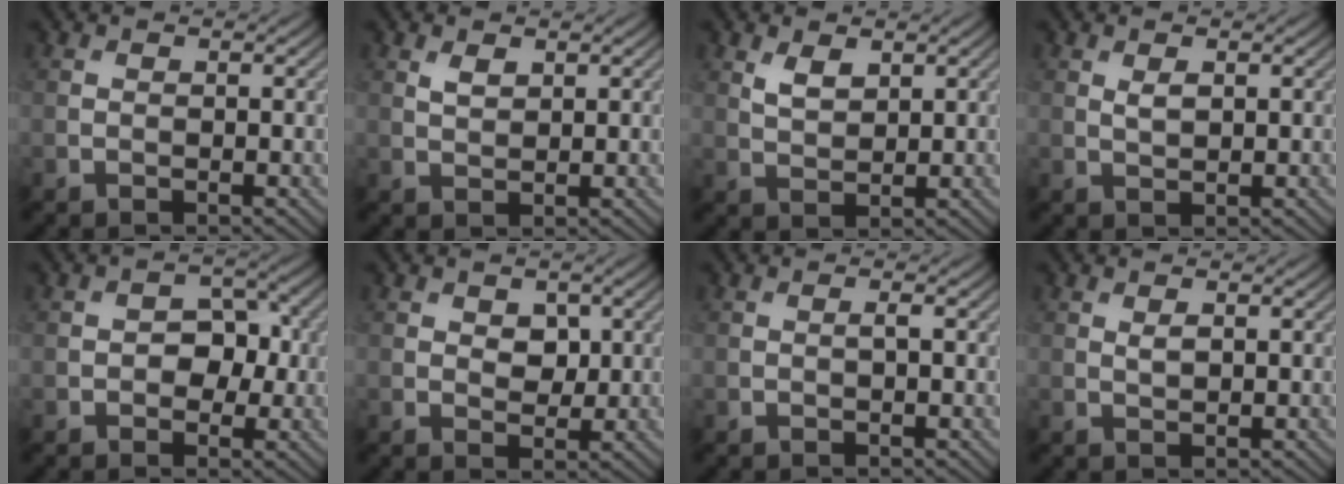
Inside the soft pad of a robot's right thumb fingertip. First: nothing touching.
{"total": 1.8, "force": [1.0, 0.9, 1.1], "torque": [-0.024, -0.002, 0.023]}
{"total": 2.8, "force": [1.6, 1.4, 1.8], "torque": [-0.042, -0.004, 0.036]}
{"total": 1.6, "force": [0.7, 0.8, 1.2], "torque": [-0.029, -0.004, 0.016]}
{"total": 4.0, "force": [-0.5, 2.9, 2.7], "torque": [-0.034, -0.002, -0.017]}
{"total": 2.7, "force": [0.8, 1.9, 1.7], "torque": [-0.033, -0.005, 0.010]}
{"total": 0.7, "force": [0.1, 0.1, 0.6], "torque": [-0.012, 0.002, 0.002]}
{"total": 1.2, "force": [0.5, 0.5, 1.0], "torque": [-0.022, -0.003, 0.012]}